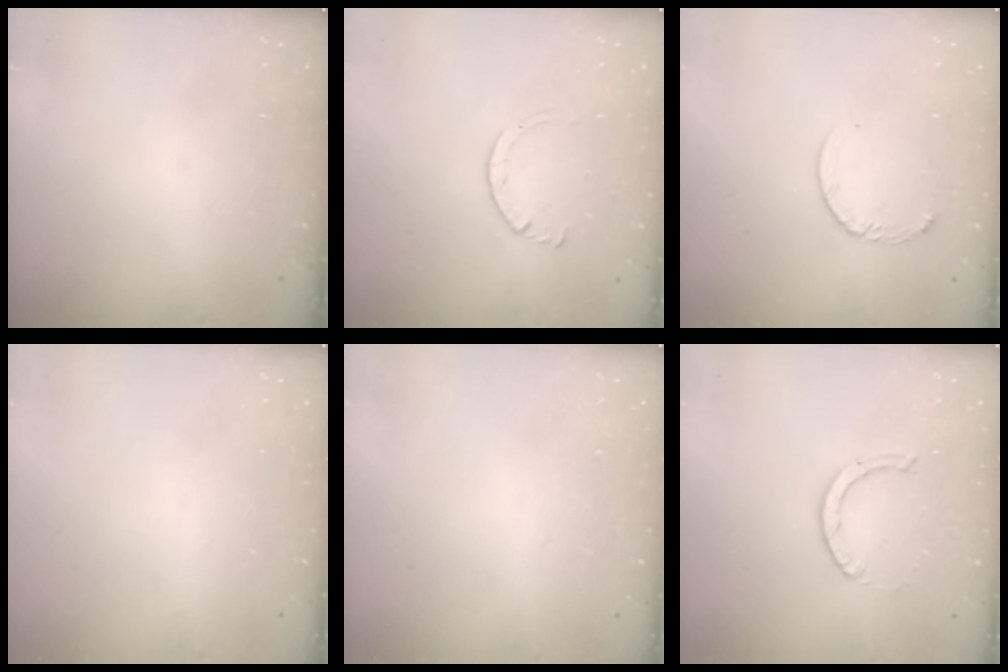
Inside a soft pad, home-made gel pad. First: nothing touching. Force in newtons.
{"total": 2.9, "press": 2.8, "slide": 0.3}
{"total": 5.7, "press": 5.7, "slide": 0.6}
{"total": 0.0}
{"total": 2.6, "press": 2.6, "slide": 0.2}
{"total": 2.0, "press": 2.0, "slide": 0.2}